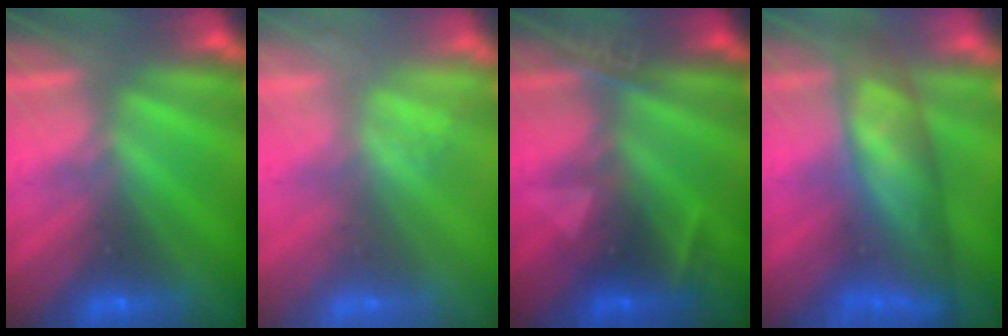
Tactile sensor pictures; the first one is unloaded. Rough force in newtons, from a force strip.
{"total": 2.1}
{"total": 2.5}
{"total": 7.9}